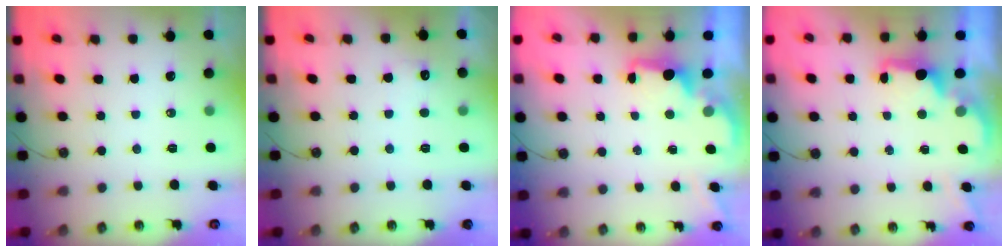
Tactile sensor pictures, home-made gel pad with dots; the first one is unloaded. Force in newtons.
{"total": 5.9, "press": 5.7, "slide": 1.3}
{"total": 1.9, "press": 1.7, "slide": 0.8}
{"total": 2.1, "press": 1.9, "slide": 0.8}